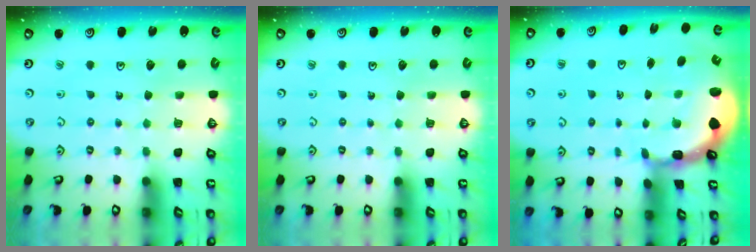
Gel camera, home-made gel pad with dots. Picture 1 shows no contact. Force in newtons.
{"total": 0.0}
{"total": 2.2, "press": 2.0, "slide": 0.9}